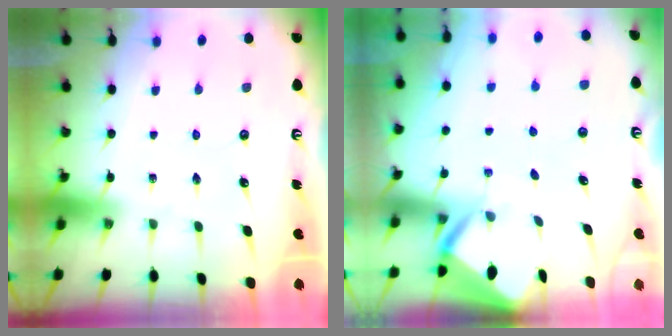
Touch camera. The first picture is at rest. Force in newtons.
{"total": 3.2, "press": 3.2, "slide": 0.3}